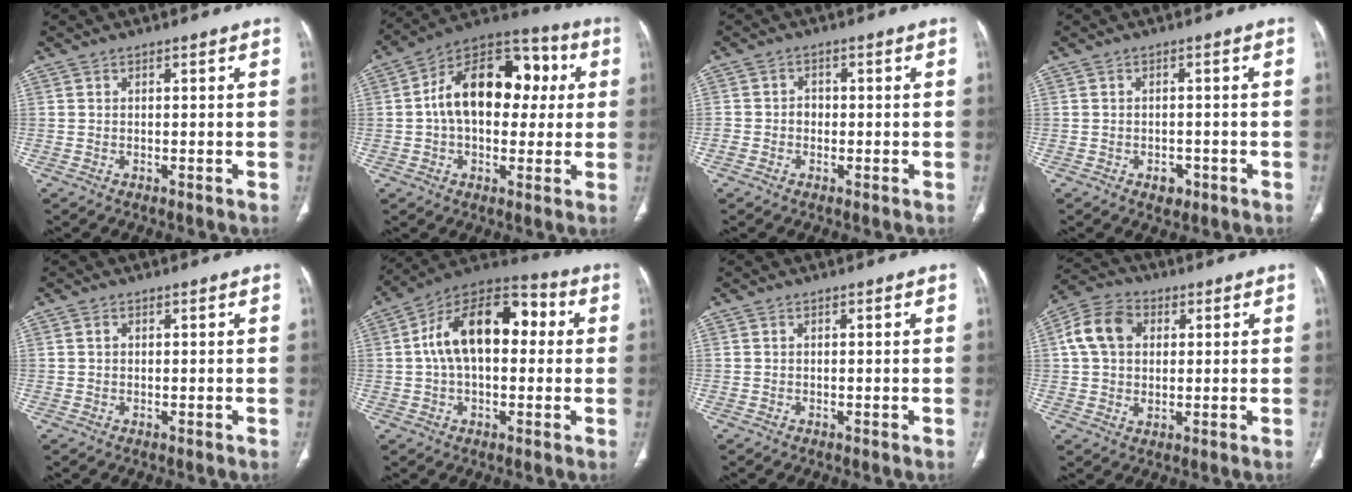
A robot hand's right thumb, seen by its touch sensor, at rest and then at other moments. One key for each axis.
{"total": 19.5, "fx": 2.4, "fy": 12.4, "fz": 14.9, "tx": -0.198, "ty": 0.039, "tz": 0.030}
{"total": 2.3, "fx": -0.5, "fy": 2.0, "fz": 1.1, "tx": -0.003, "ty": 0.011, "tz": -0.012}
{"total": 2.6, "fx": -1.3, "fy": 1.9, "fz": 1.4, "tx": -0.009, "ty": 0.004, "tz": -0.012}
{"total": 0.7, "fx": 0.3, "fy": 0.5, "fz": 0.4, "tx": -0.009, "ty": 0.003, "tz": 0.005}
{"total": 17.8, "fx": 2.3, "fy": 10.2, "fz": 14.4, "tx": -0.225, "ty": 0.044, "tz": 0.030}
{"total": 0.0}
{"total": 10.2, "fx": 2.3, "fy": 7.5, "fz": 6.5, "tx": -0.112, "ty": 0.012, "tz": 0.036}